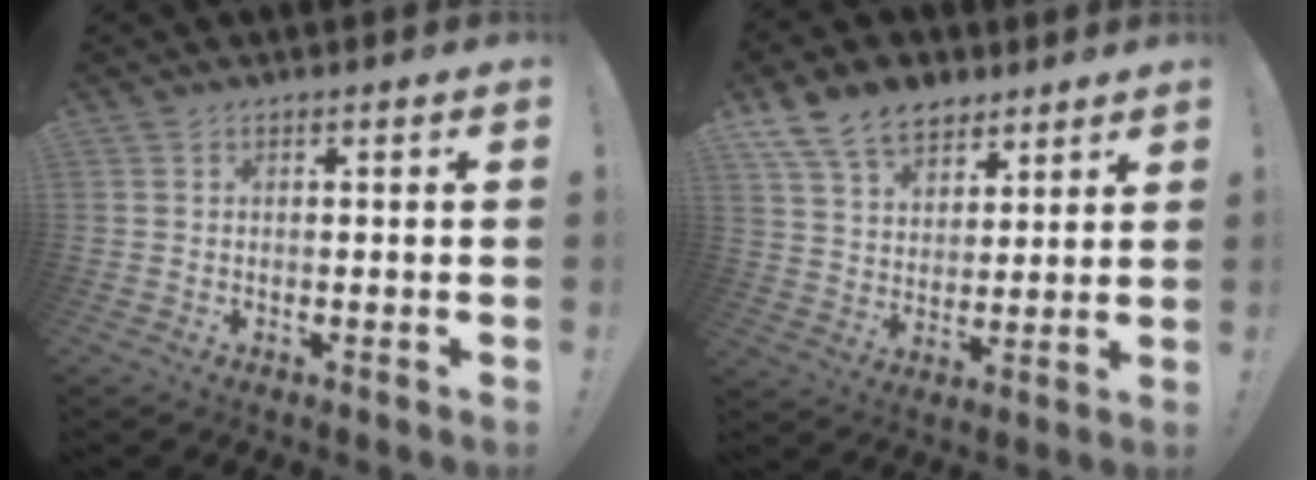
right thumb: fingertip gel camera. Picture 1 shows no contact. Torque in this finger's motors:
{"motor_torque": [0.48, 1.43, 0.38, 0.18, 0.03]}